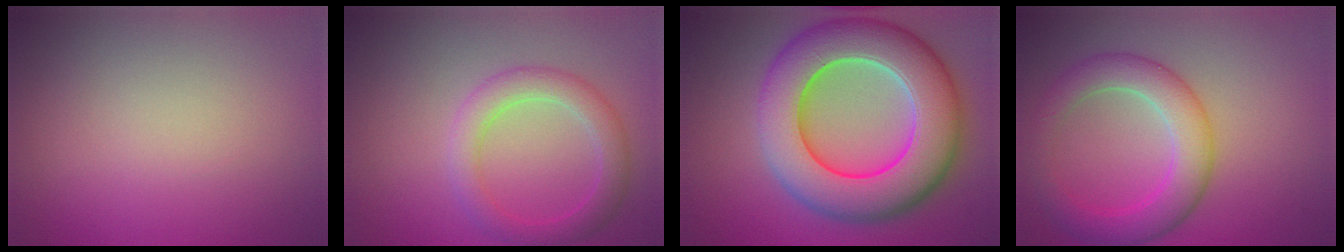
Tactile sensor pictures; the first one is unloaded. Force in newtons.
{"total": 3.4, "press": 3.4, "slide": 0.2}
{"total": 12.4, "press": 12.4, "slide": 0.2}
{"total": 5.1, "press": 5.1, "slide": 0.1}